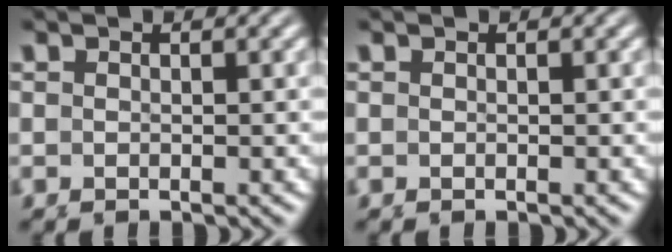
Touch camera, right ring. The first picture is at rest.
{"total": 0.0}